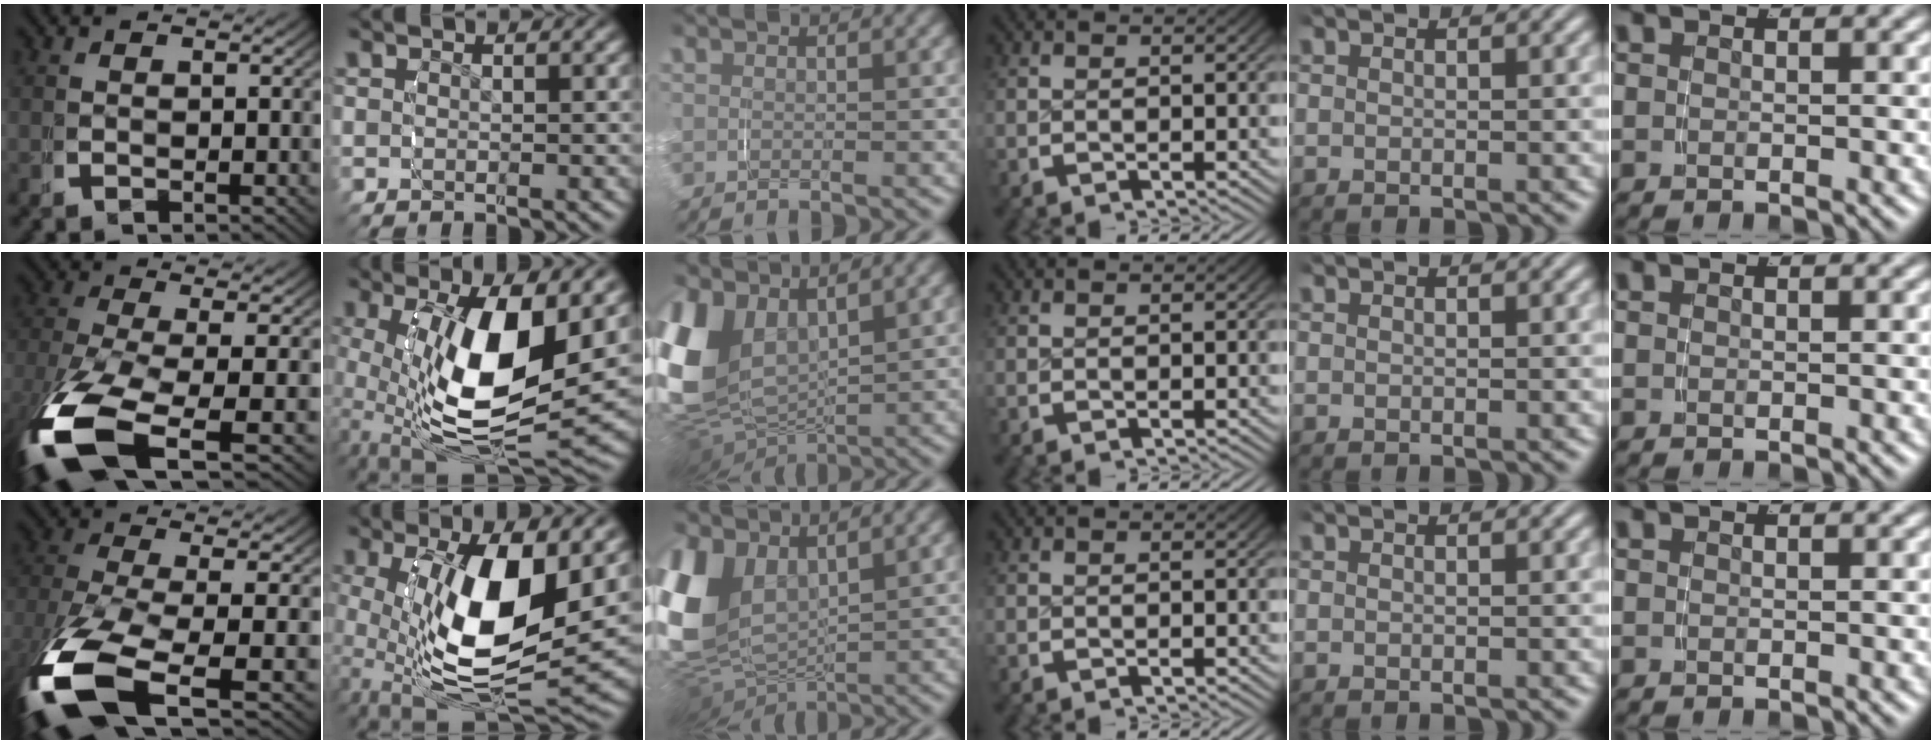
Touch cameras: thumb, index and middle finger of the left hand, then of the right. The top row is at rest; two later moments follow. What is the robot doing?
{"motion": "grasp_and_lifting", "object": "fork"}